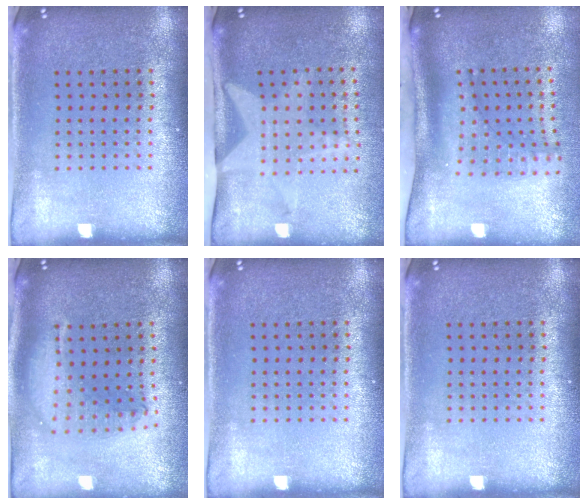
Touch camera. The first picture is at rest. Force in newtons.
{"total": 2.0, "press": 1.5, "slide": 1.3}
{"total": 2.2, "press": 1.5, "slide": 1.6}
{"total": 1.9, "press": 1.6, "slide": 1.0}
{"total": 0.0}
{"total": 0.0}